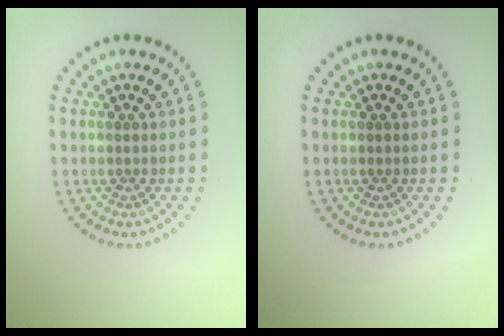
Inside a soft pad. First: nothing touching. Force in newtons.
{"total": 0.0}